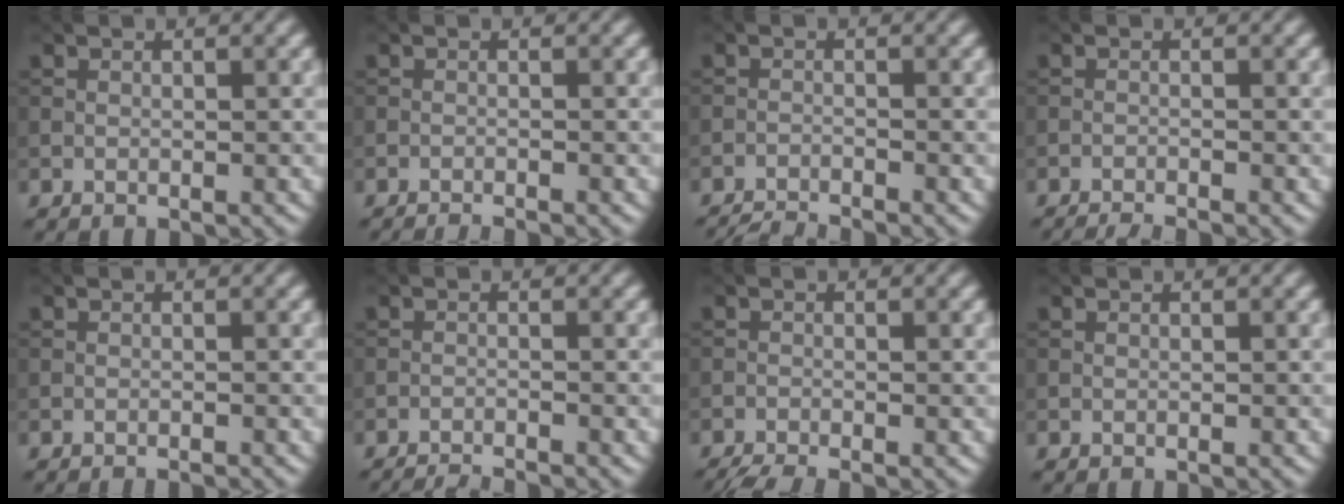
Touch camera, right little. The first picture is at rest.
{"total": 1.7, "force": [-1.5, 0.2, 0.8], "torque": [-0.010, 0.002, -0.027]}
{"total": 3.9, "force": [-3.8, 0.3, 1.1], "torque": [-0.023, -0.014, -0.068]}
{"total": 2.6, "force": [-2.3, 0.3, 1.2], "torque": [-0.021, -0.006, -0.045]}
{"total": 1.1, "force": [-0.9, 0.2, 0.5], "torque": [0.001, 0.000, -0.014]}
{"total": 3.4, "force": [-3.2, 0.4, 1.1], "torque": [-0.019, -0.009, -0.055]}
{"total": 3.2, "force": [-2.7, 0.4, 1.6], "torque": [-0.034, -0.014, -0.056]}
{"total": 0.0}